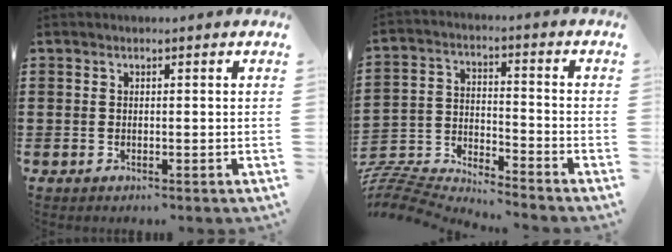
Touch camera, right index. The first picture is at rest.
{"total": 7.0, "force": [-6.9, 0.3, 0.6], "torque": [-0.039, -0.006, -0.148]}